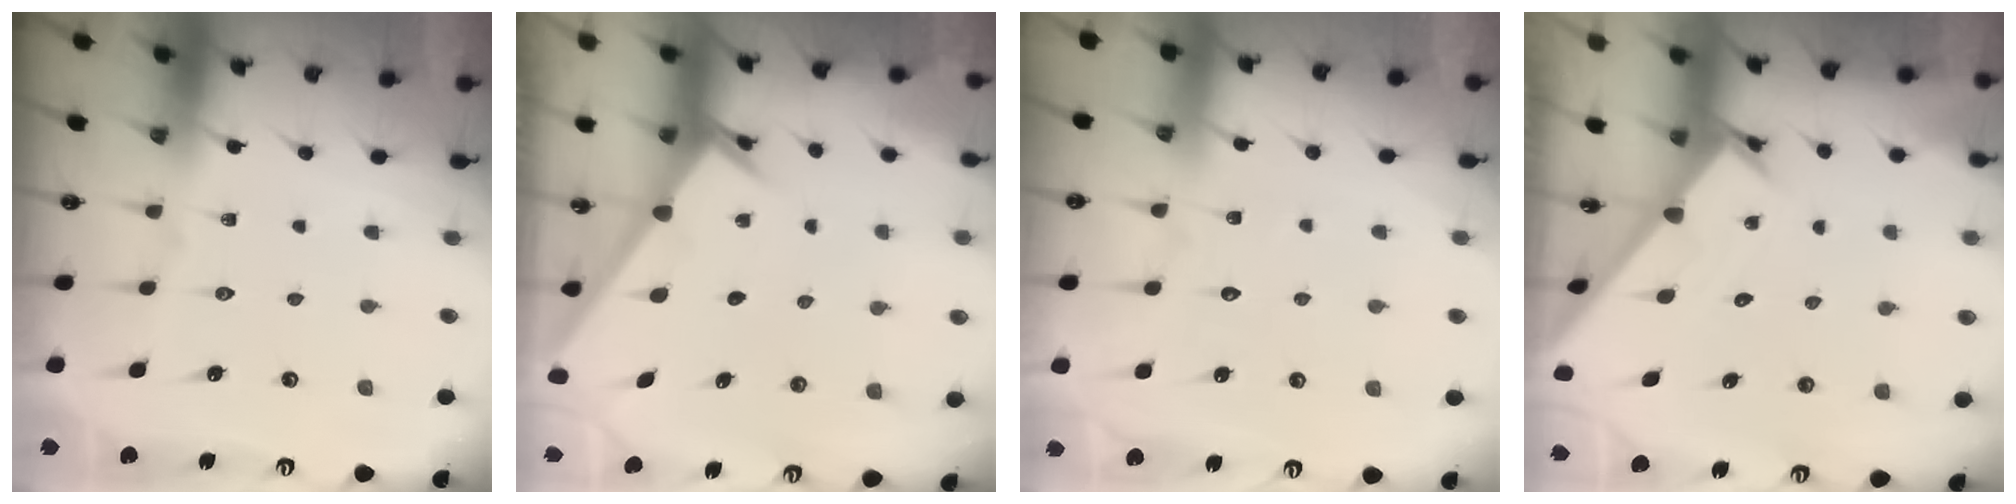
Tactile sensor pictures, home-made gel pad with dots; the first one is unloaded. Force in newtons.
{"total": 2.6, "press": 2.6, "slide": 0.2}
{"total": 2.6, "press": 2.5, "slide": 0.3}
{"total": 1.7, "press": 1.7, "slide": 0.1}